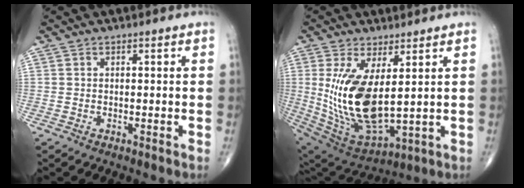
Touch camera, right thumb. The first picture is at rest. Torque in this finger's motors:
{"motor_torque": [-0.36, 1.28, 1.66, 0.20, 0.62]}